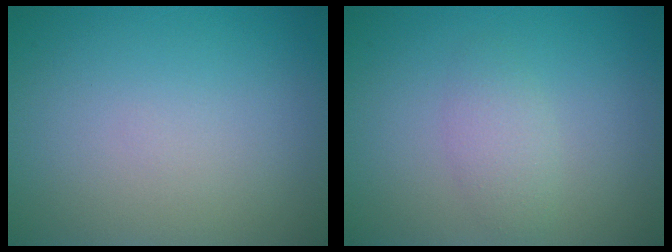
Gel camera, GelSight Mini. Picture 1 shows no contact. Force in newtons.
{"total": 1.9, "press": 1.9, "slide": 0.0}